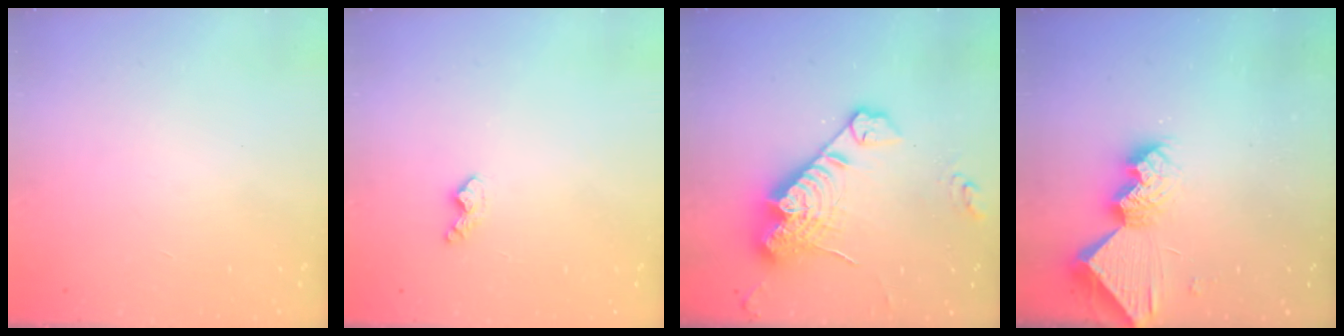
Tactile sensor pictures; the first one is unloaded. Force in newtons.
{"total": 3.9, "press": 3.9, "slide": 0.5}
{"total": 19.0, "press": 18.9, "slide": 1.7}
{"total": 11.0, "press": 11.0, "slide": 1.2}